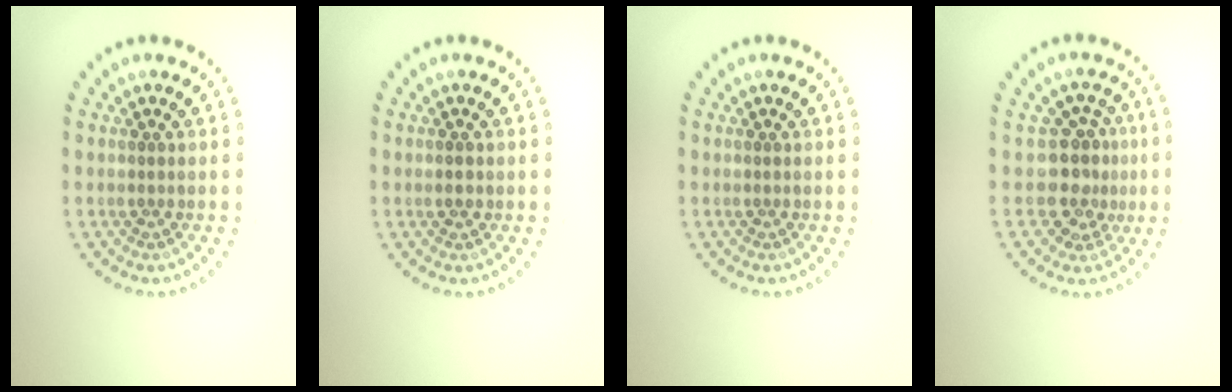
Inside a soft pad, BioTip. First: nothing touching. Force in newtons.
{"total": 1.2, "press": 1.2, "slide": 0.1}
{"total": 0.0}
{"total": 3.2, "press": 2.6, "slide": 1.8}